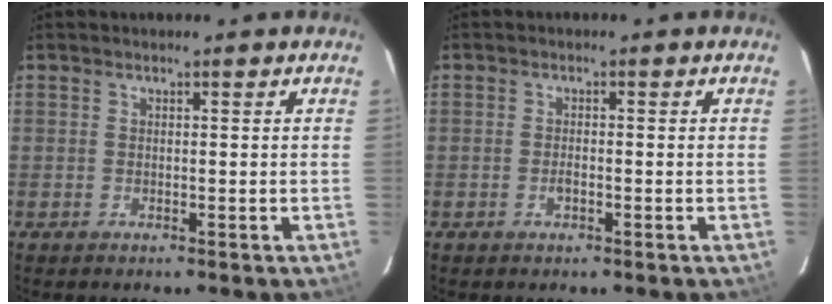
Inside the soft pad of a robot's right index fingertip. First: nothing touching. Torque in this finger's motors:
{"motor_torque": [-0.16, 0.24, -0.03, -0.03]}